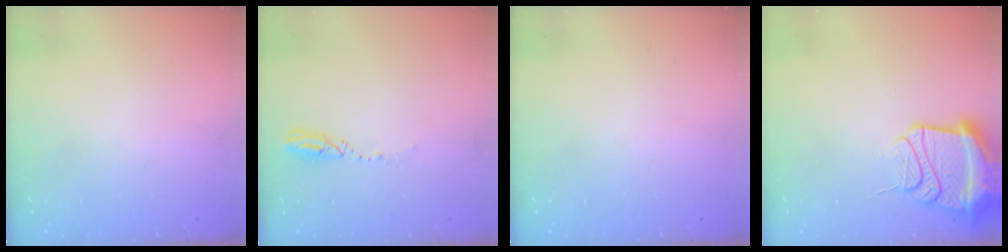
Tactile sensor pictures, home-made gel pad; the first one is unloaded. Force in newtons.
{"total": 3.2, "press": 3.2, "slide": 0.4}
{"total": 0.0}
{"total": 15.3, "press": 15.2, "slide": 1.8}